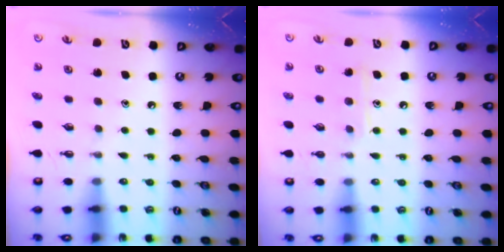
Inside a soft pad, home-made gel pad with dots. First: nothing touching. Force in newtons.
{"total": 7.3, "press": 7.2, "slide": 0.8}